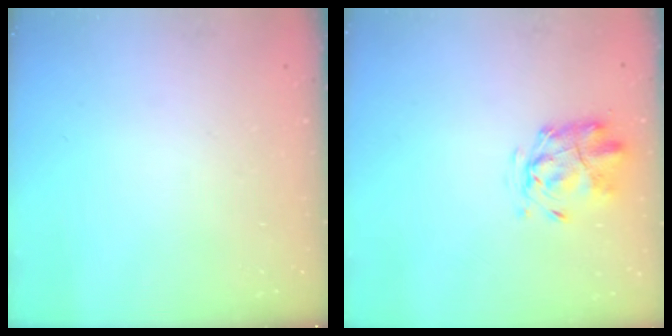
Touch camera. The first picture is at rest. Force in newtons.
{"total": 2.4, "press": 2.3, "slide": 0.5}